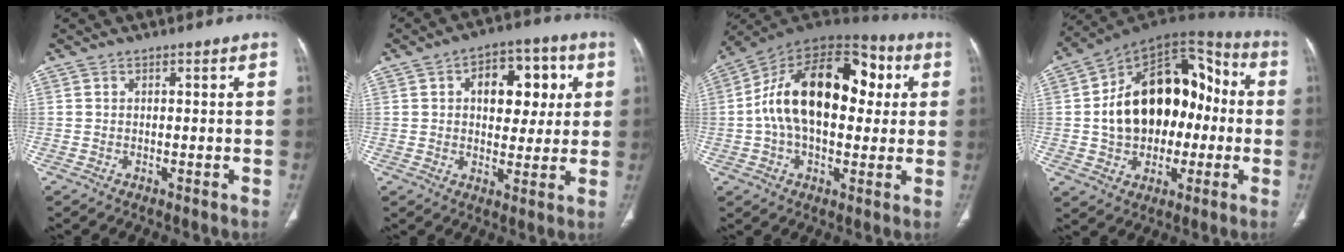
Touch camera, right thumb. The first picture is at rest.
{"total": 12.4, "force": [3.2, 7.8, 9.1], "torque": [-0.075, 0.006, 0.043]}
{"total": 23.7, "force": [2.9, 14.3, 18.7], "torque": [-0.294, 0.035, 0.037]}
{"total": 23.2, "force": [-0.6, 16.1, 16.7], "torque": [-0.235, 0.043, -0.005]}